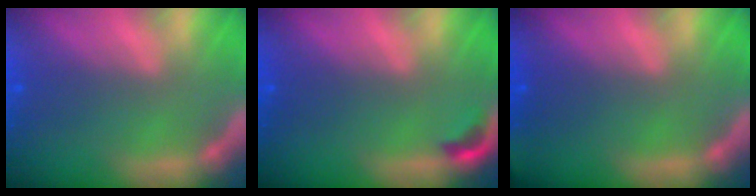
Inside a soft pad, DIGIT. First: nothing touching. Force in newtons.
{"total": 1.4}
{"total": 1.4}